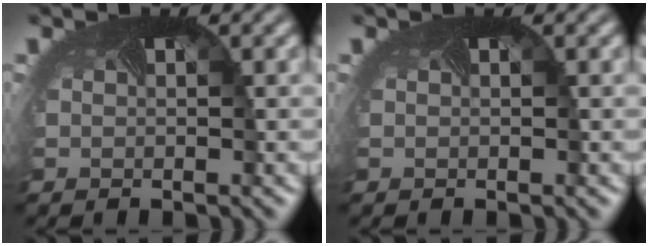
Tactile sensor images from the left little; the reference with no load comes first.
{"total": 0.0}